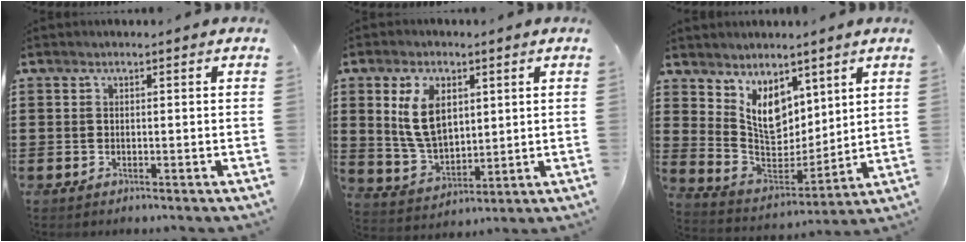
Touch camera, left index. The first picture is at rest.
{"total": 8.8, "force": [3.1, 5.3, 6.3], "torque": [-0.142, 0.006, 0.054]}
{"total": 7.8, "force": [4.9, 5.2, 3.2], "torque": [-0.076, -0.025, 0.093]}